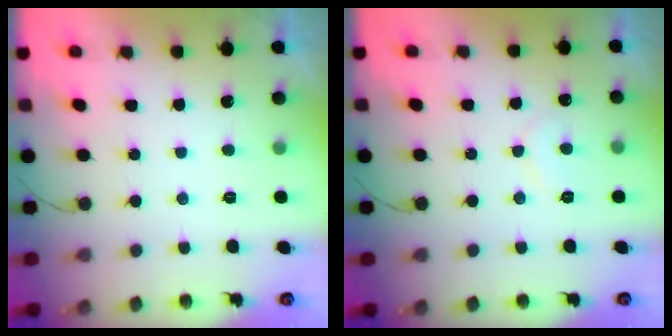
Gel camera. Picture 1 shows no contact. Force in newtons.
{"total": 6.2, "press": 6.1, "slide": 0.4}